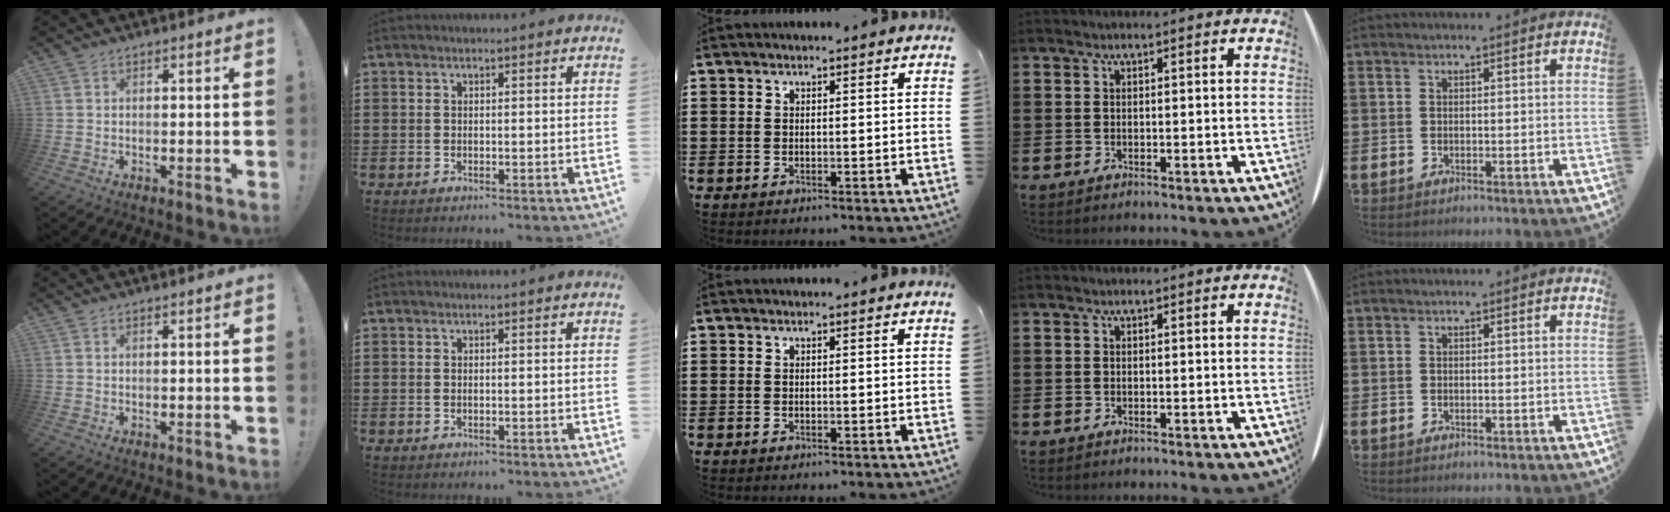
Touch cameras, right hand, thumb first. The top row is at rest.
{}